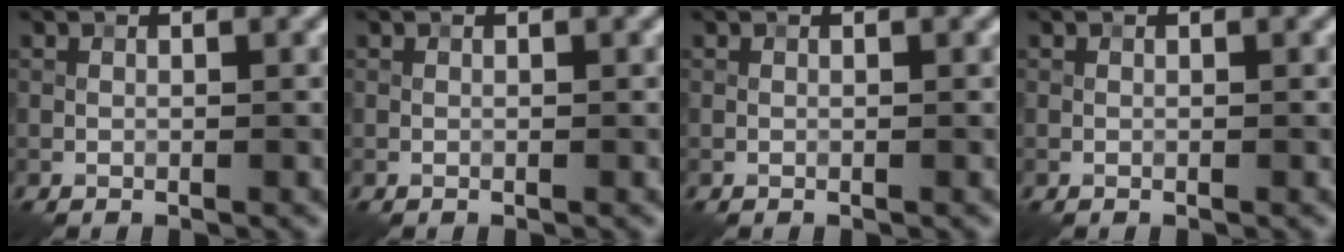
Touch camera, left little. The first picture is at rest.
{"total": 0.0}
{"total": 0.0}
{"total": 0.0}